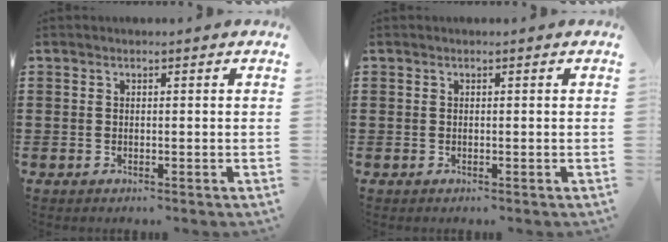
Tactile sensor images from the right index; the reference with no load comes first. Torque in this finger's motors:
{"motor_torque": [0.00, 0.00, 0.00, 0.00]}